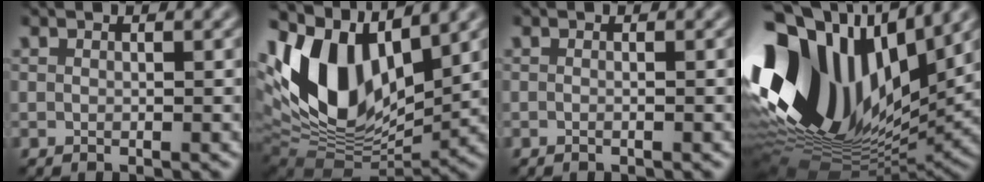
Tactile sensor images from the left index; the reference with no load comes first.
{"total": 12.4, "force": [4.0, 6.8, 9.6], "torque": [-0.181, 0.003, 0.076]}
{"total": 0.7, "force": [-0.4, 0.1, 0.6], "torque": [0.002, -0.005, -0.016]}
{"total": 16.2, "force": [2.6, 10.0, 12.4], "torque": [-0.270, 0.024, 0.042]}